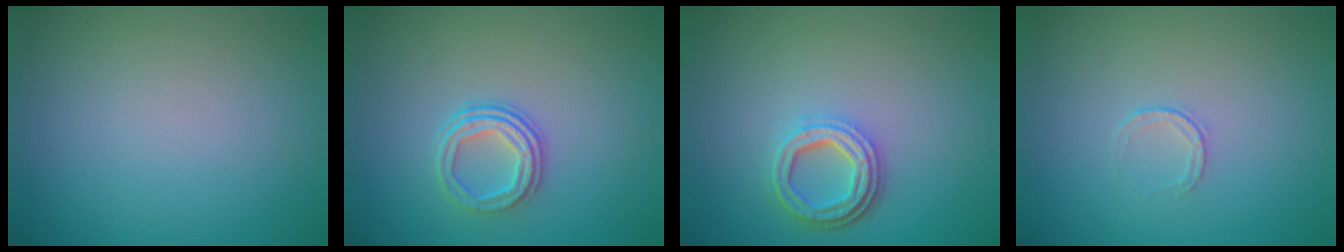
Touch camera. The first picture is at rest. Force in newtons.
{"total": 3.0, "press": 2.3, "slide": 1.9}
{"total": 3.9, "press": 3.0, "slide": 2.5}
{"total": 0.7, "press": 0.5, "slide": 0.5}